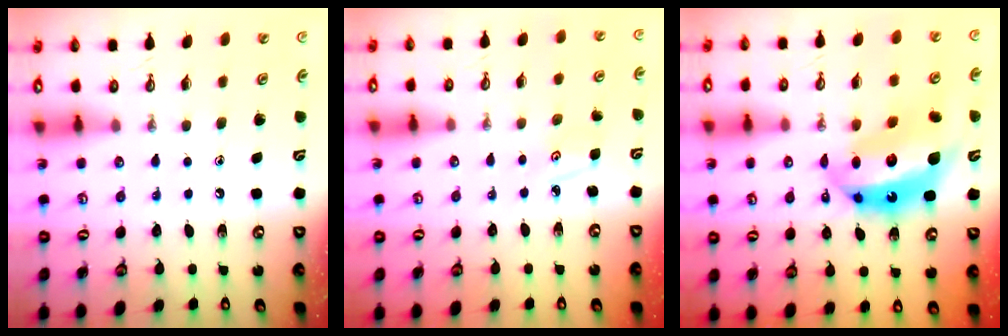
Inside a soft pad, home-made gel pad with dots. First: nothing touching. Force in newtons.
{"total": 2.9, "press": 2.9, "slide": 0.5}
{"total": 17.0, "press": 17.0, "slide": 1.5}